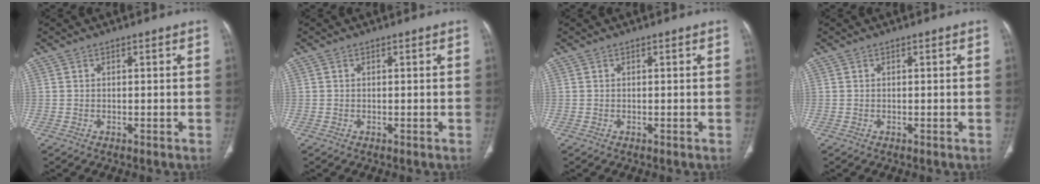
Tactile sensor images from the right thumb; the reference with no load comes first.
{"total": 0.0}
{"total": 0.0}
{"total": 0.0}